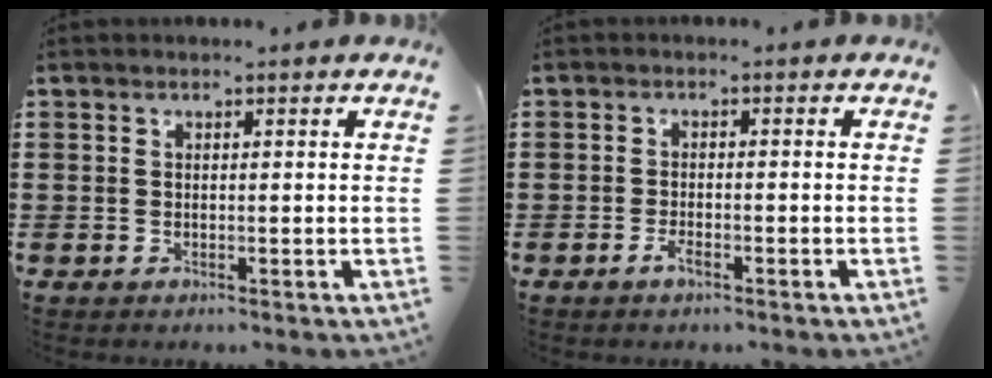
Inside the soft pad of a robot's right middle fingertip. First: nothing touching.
{"total": 1.9, "force": [-1.1, 0.6, 1.5], "torque": [-0.034, -0.002, -0.024]}